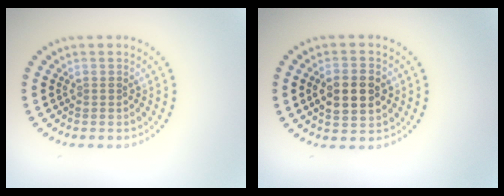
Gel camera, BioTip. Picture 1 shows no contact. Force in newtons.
{"total": 4.5, "press": 4.5, "slide": 0.3}